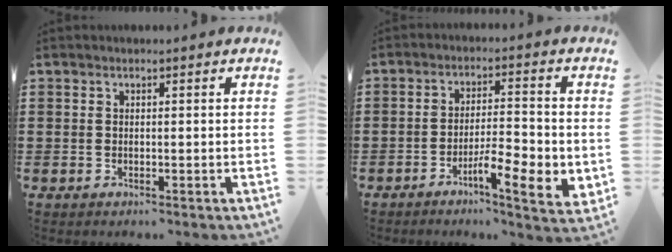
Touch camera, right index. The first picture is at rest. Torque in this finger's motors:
{"motor_torque": [0.45, -0.26, 0.22, 0.10]}